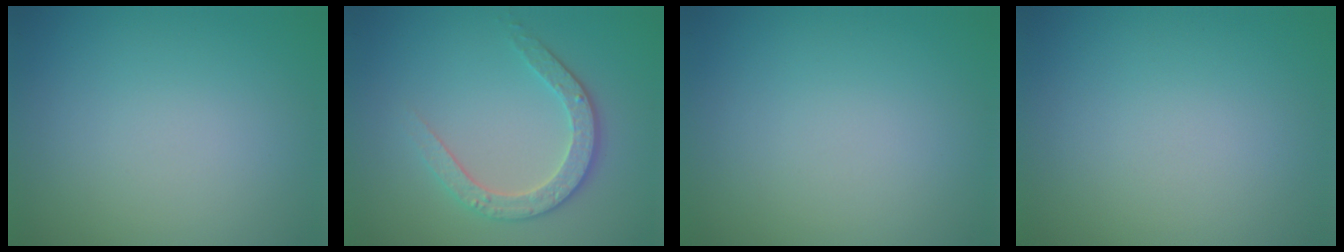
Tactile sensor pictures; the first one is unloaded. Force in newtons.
{"total": 3.4, "press": 2.9, "slide": 1.8}
{"total": 0.0}
{"total": 0.0}